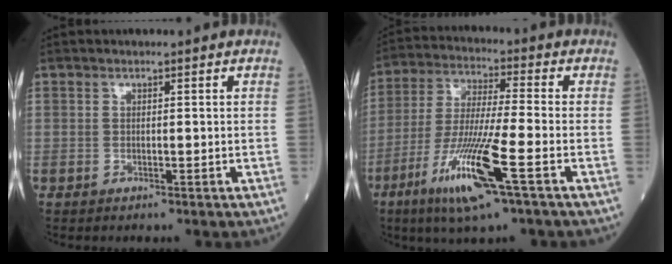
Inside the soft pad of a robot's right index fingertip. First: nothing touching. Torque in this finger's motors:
{"motor_torque": [0.43, -0.31, 0.32, 0.21]}